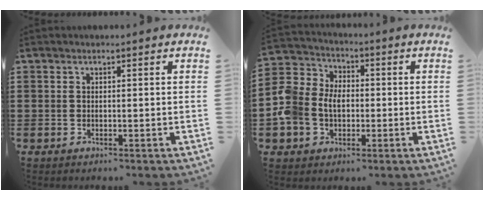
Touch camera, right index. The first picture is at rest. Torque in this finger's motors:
{"motor_torque": [1.42, -0.32, 0.30, 0.12]}